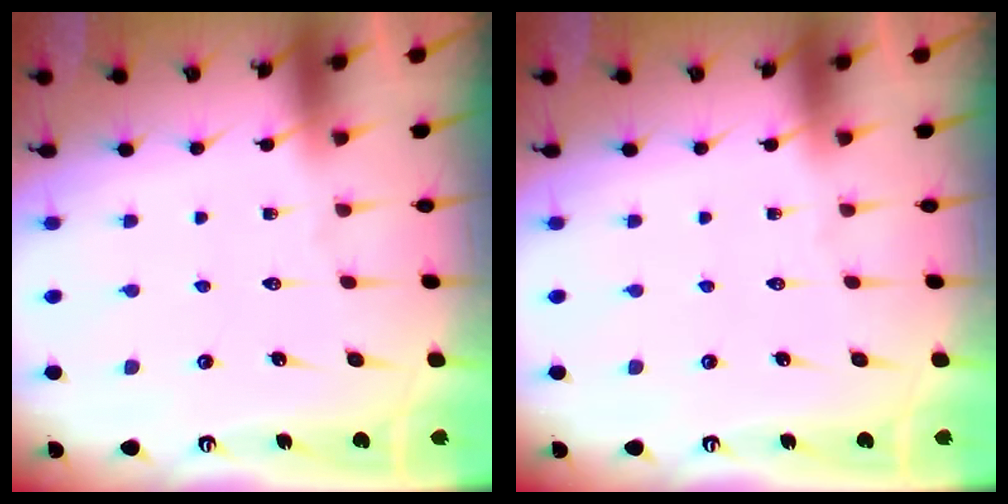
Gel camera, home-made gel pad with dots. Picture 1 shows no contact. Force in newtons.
{"total": 0.0}